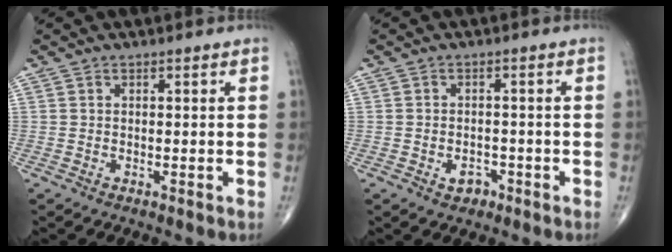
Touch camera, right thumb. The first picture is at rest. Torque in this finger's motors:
{"motor_torque": [-0.18, 0.16, 0.18, 0.18, 0.04]}